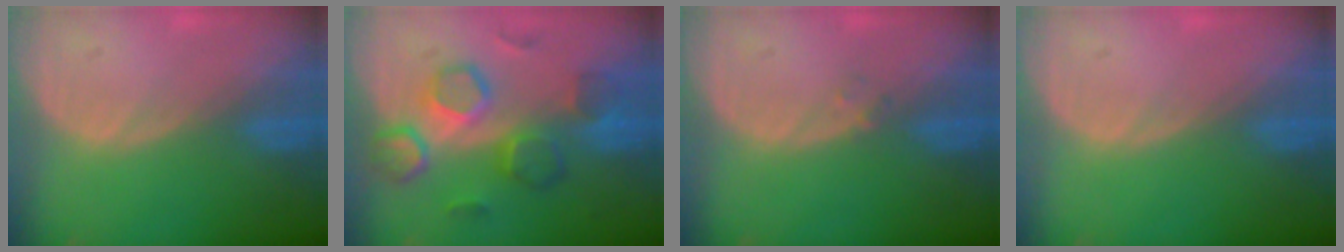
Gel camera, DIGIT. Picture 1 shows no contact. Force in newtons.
{"total": 8.6, "press": 8.5, "slide": 1.5}
{"total": 0.9, "press": 0.9, "slide": 0.2}
{"total": 0.0}